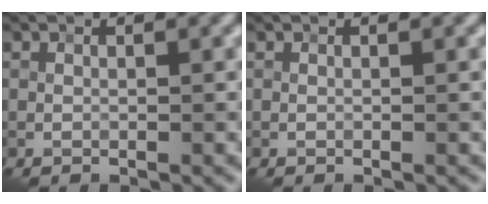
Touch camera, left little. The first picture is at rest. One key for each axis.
{"total": 0.0}